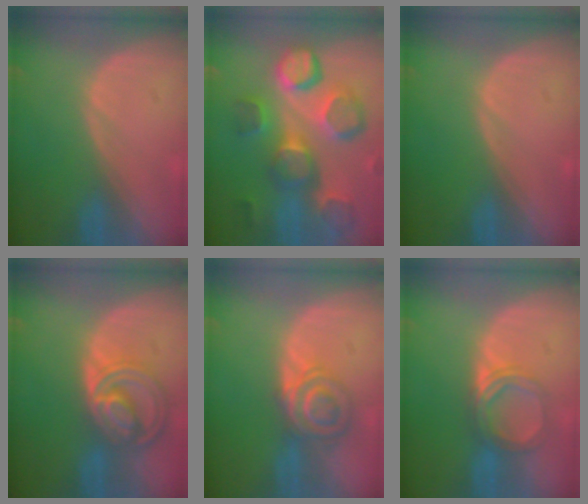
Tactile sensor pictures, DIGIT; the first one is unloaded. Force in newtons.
{"total": 12.5, "press": 11.1, "slide": 5.7}
{"total": 0.0}
{"total": 8.6, "press": 7.4, "slide": 4.4}
{"total": 6.9, "press": 5.9, "slide": 3.5}
{"total": 5.3, "press": 5.0, "slide": 1.8}